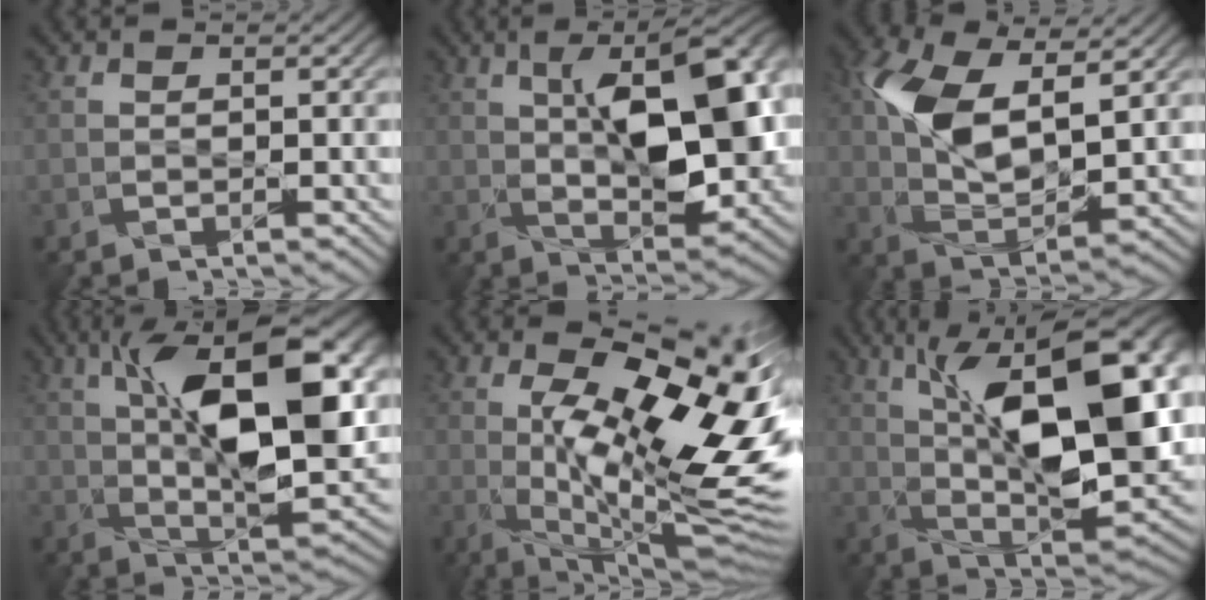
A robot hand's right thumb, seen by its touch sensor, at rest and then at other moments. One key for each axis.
{"total": 11.7, "fx": 1.7, "fy": 5.1, "fz": 10.4, "tx": -0.160, "ty": 0.004, "tz": 0.038}
{"total": 10.0, "fx": 3.4, "fy": 5.0, "fz": 8.0, "tx": -0.182, "ty": -0.001, "tz": 0.067}
{"total": 14.2, "fx": 3.0, "fy": 5.8, "fz": 12.6, "tx": -0.196, "ty": 0.003, "tz": 0.050}
{"total": 18.3, "fx": 0.8, "fy": 7.8, "fz": 16.5, "tx": -0.256, "ty": -0.014, "tz": 0.013}
{"total": 17.6, "fx": 4.0, "fy": 7.6, "fz": 15.3, "tx": -0.235, "ty": 0.021, "tz": 0.068}